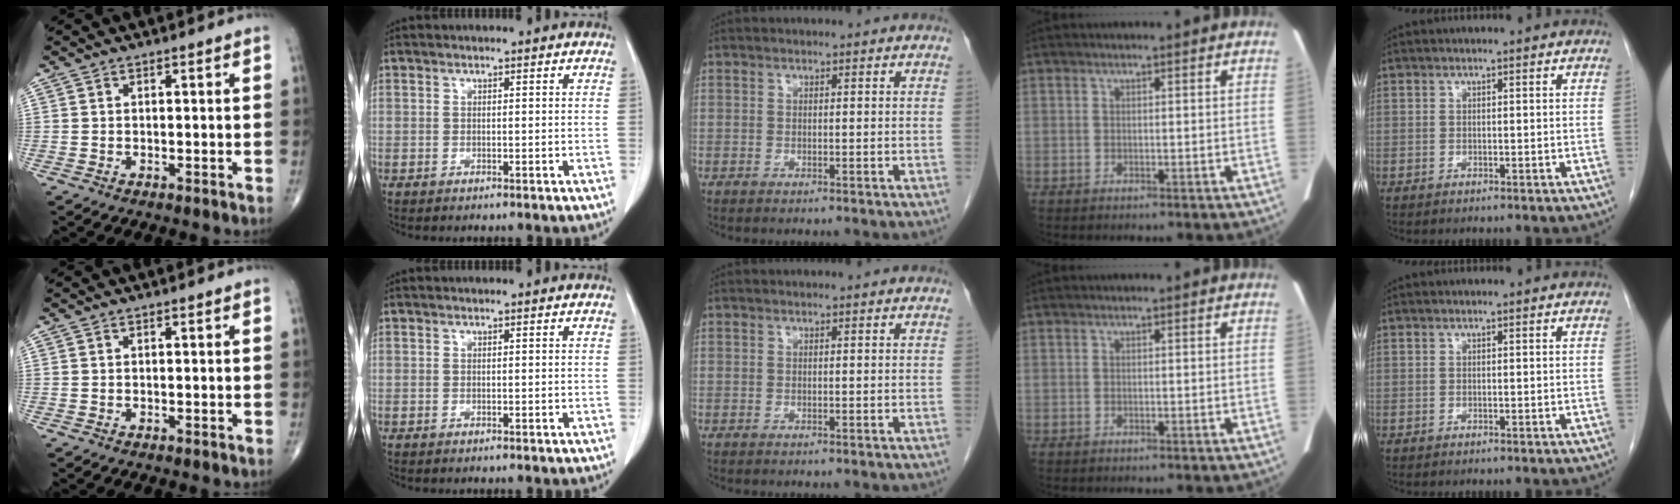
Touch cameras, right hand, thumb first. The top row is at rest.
{}